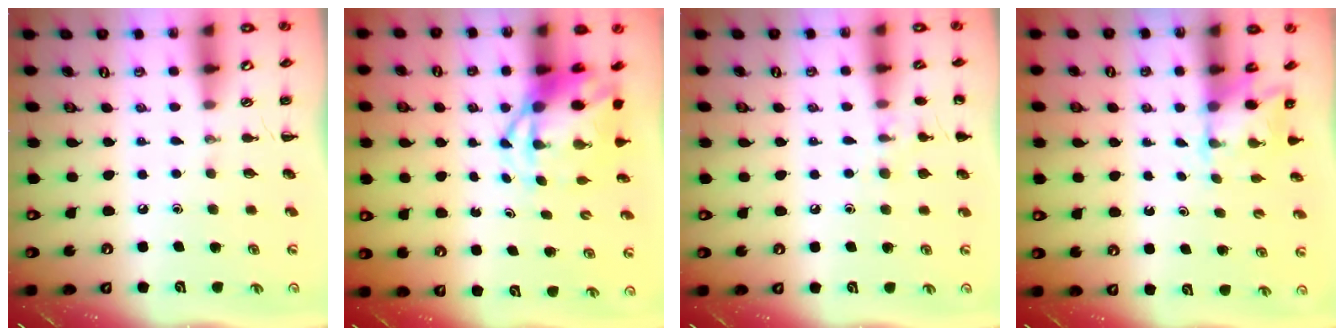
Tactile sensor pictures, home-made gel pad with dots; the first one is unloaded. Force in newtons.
{"total": 7.2, "press": 6.9, "slide": 2.1}
{"total": 8.1, "press": 7.8, "slide": 2.3}
{"total": 3.4, "press": 3.2, "slide": 1.2}